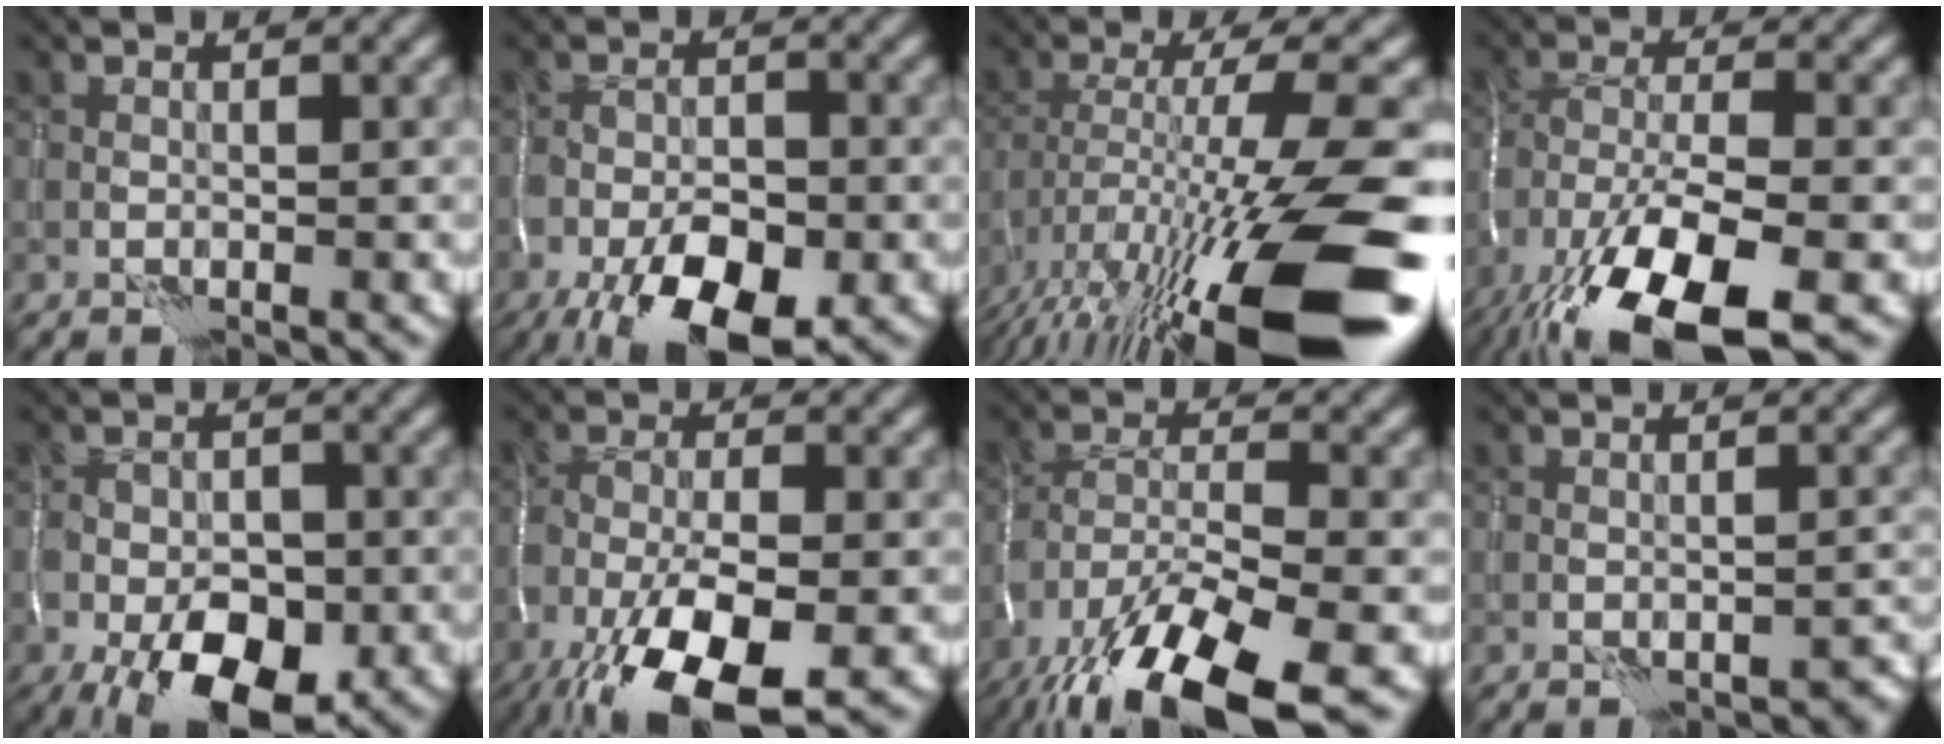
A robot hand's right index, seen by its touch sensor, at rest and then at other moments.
{"total": 9.3, "force": [-4.6, 4.2, 6.9], "torque": [-0.138, -0.024, -0.074]}
{"total": 16.0, "force": [-7.4, 3.1, 13.8], "torque": [-0.234, -0.001, -0.116]}
{"total": 14.3, "force": [-8.5, 5.3, 10.2], "torque": [-0.211, -0.025, -0.144]}
{"total": 9.4, "force": [-4.0, 5.1, 6.7], "torque": [-0.118, -0.025, -0.064]}
{"total": 12.0, "force": [-6.2, 4.4, 9.2], "torque": [-0.188, -0.026, -0.114]}
{"total": 13.8, "force": [-9.1, 4.2, 9.5], "torque": [-0.198, -0.019, -0.157]}
{"total": 2.3, "force": [-1.9, 0.8, 0.9], "torque": [-0.008, 0.000, -0.020]}